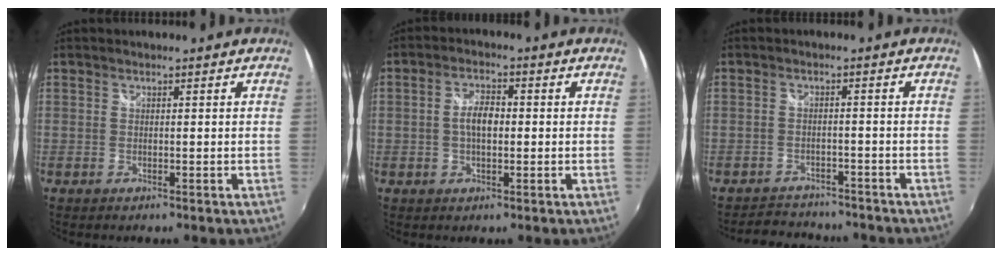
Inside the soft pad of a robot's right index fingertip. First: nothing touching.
{"total": 4.5, "force": [-0.2, 2.2, 3.9], "torque": [-0.074, 0.009, -0.005]}
{"total": 7.1, "force": [-6.5, 2.5, 1.4], "torque": [-0.043, 0.006, -0.095]}